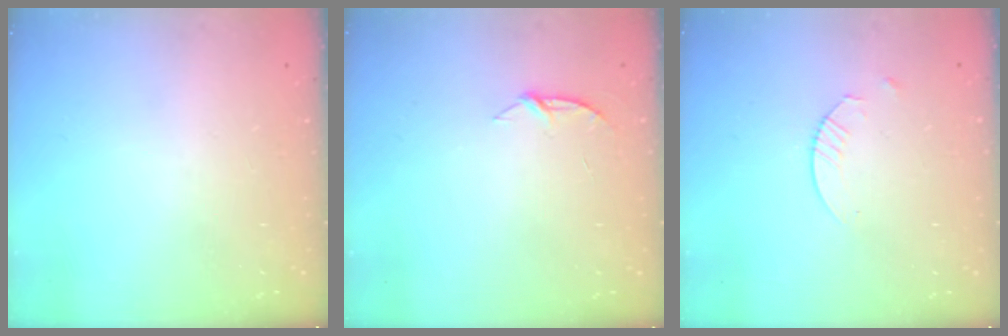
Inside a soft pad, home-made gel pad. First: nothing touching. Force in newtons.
{"total": 4.3, "press": 4.3, "slide": 0.4}
{"total": 2.4, "press": 2.4, "slide": 0.3}